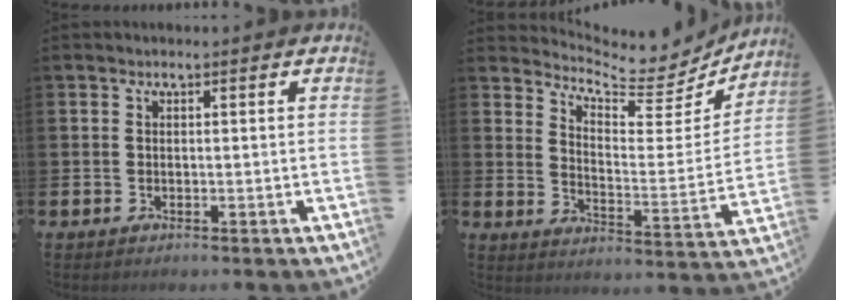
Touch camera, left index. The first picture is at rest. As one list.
[{"total": 6.6, "force": [6.1, 2.0, 1.4], "torque": [-0.042, -0.063, 0.099]}]